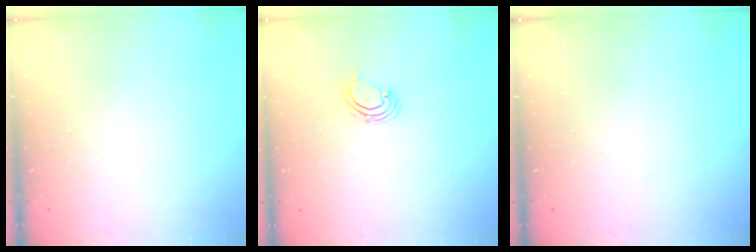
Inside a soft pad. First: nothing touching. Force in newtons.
{"total": 2.0, "press": 2.0, "slide": 0.4}
{"total": 0.0}